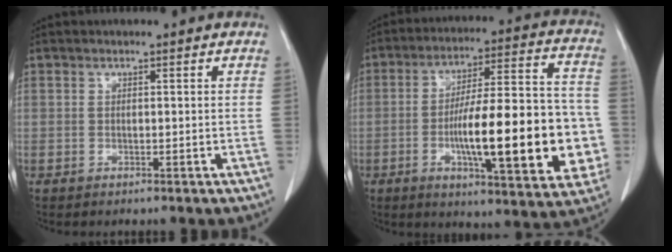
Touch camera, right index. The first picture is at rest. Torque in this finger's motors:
{"motor_torque": [2.14, 0.00, 1.05, 0.21]}